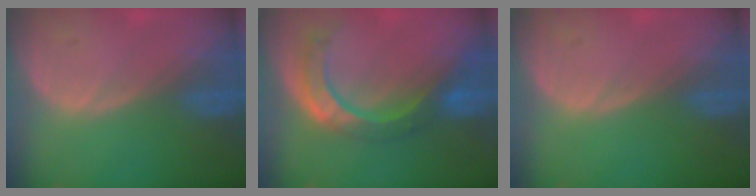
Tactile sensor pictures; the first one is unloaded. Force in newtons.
{"total": 8.6, "press": 7.3, "slide": 4.7}
{"total": 0.0}